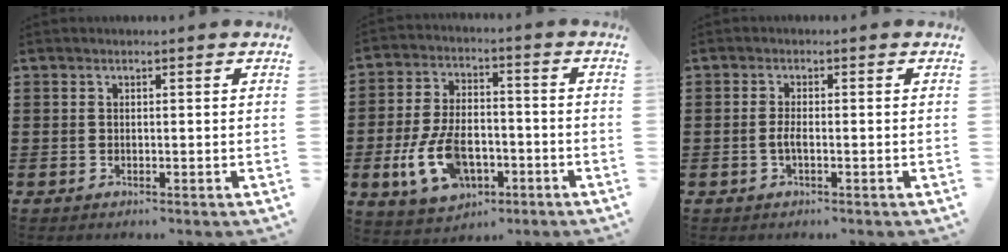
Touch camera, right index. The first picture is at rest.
{"total": 10.4, "force": [-3.5, 6.0, 7.8], "torque": [-0.180, -0.001, -0.064]}
{"total": 2.0, "force": [-0.6, 0.4, 1.9], "torque": [-0.043, -0.003, -0.013]}